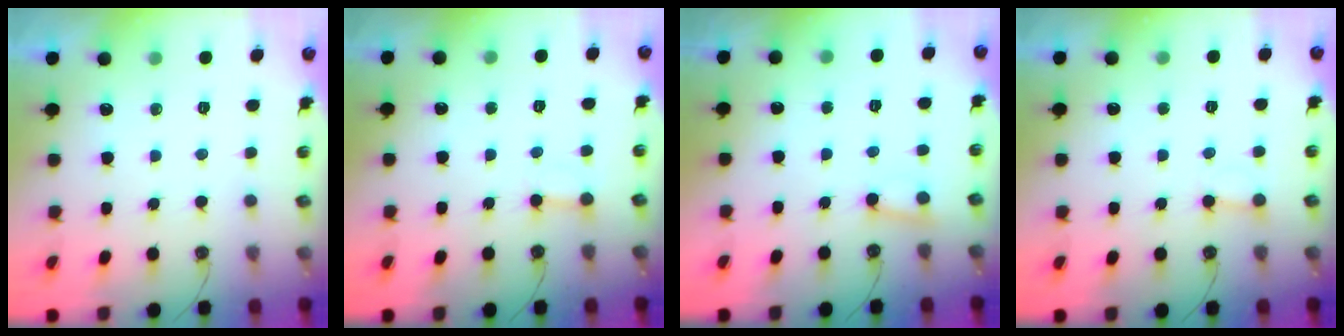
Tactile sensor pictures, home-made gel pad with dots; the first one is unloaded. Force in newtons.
{"total": 2.2, "press": 2.2, "slide": 0.5}
{"total": 2.9, "press": 2.9, "slide": 0.3}
{"total": 3.8, "press": 3.7, "slide": 0.3}